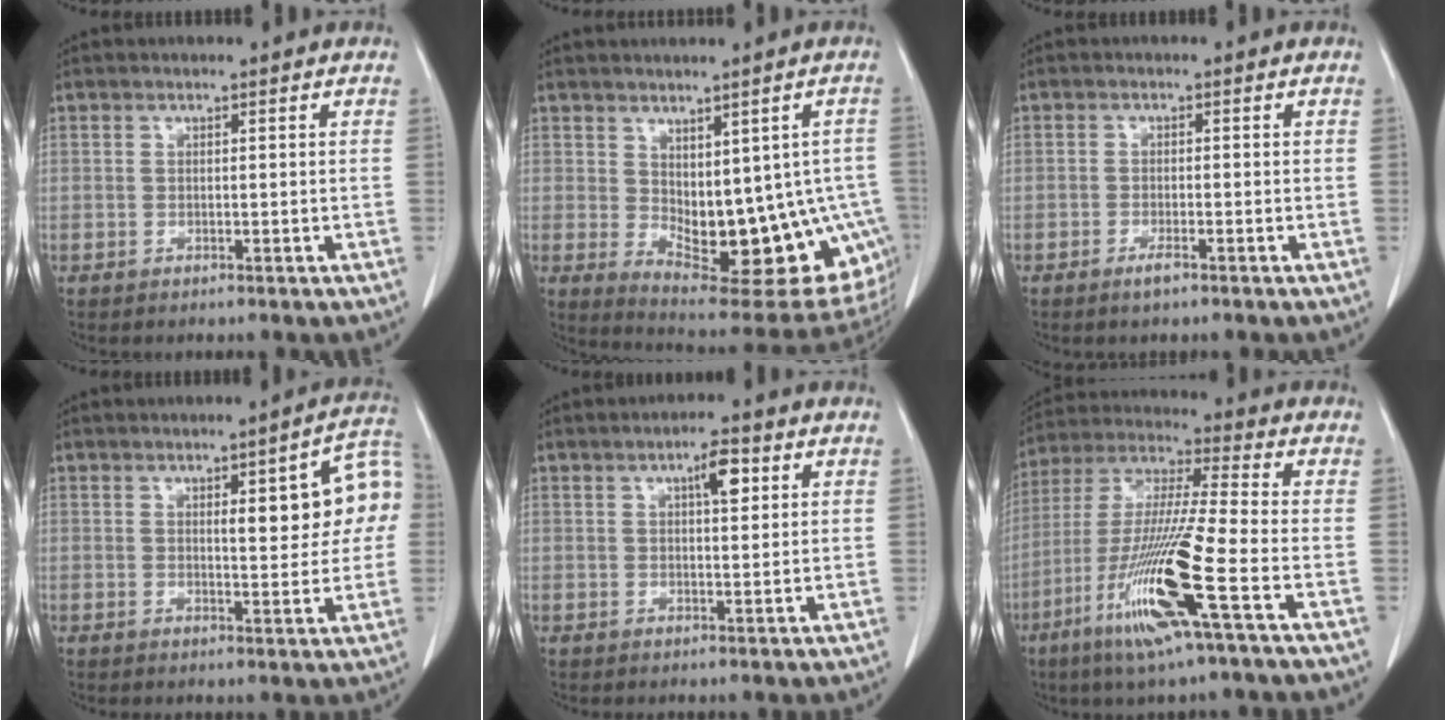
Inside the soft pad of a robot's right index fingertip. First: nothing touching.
{"total": 18.3, "force": [-3.2, 9.0, 15.6], "torque": [-0.137, 0.001, -0.018]}
{"total": 1.7, "force": [-1.2, 0.2, 1.2], "torque": [-0.024, -0.002, -0.022]}
{"total": 10.4, "force": [2.1, 2.5, 9.9], "torque": [-0.122, 0.024, 0.024]}
{"total": 4.1, "force": [1.7, 1.1, 3.6], "torque": [-0.060, 0.004, 0.027]}
{"total": 15.8, "force": [-6.4, 0.6, 14.4], "torque": [-0.294, -0.023, -0.120]}